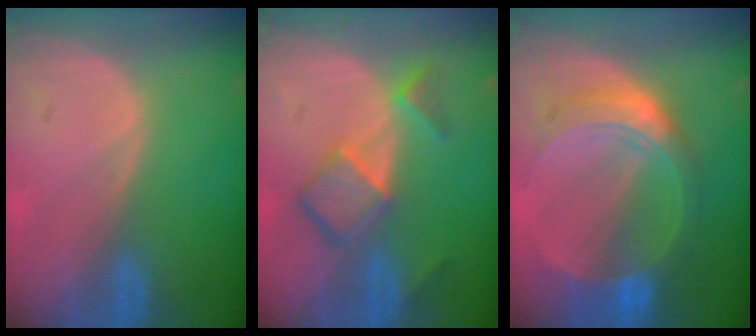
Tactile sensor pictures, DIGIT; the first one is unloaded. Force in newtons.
{"total": 6.9, "press": 6.0, "slide": 3.5}
{"total": 8.4, "press": 8.3, "slide": 0.7}